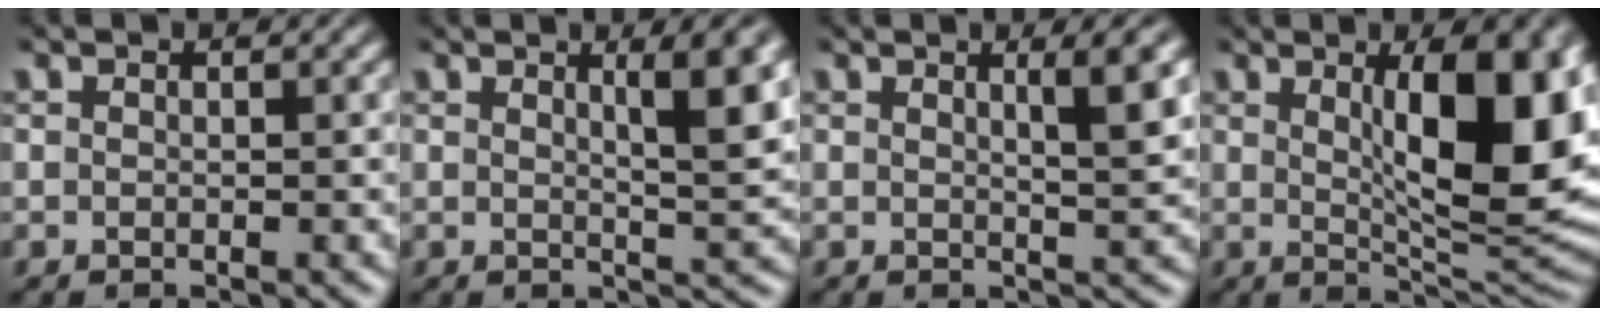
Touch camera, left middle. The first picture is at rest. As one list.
[{"total": 5.3, "force": [1.9, 1.2, 4.8], "torque": [-0.054, 0.002, 0.026]}, {"total": 3.9, "force": [1.5, 0.8, 3.5], "torque": [-0.038, 0.002, 0.019]}, {"total": 11.1, "force": [2.2, 3.6, 10.3], "torque": [-0.139, -0.008, 0.043]}]